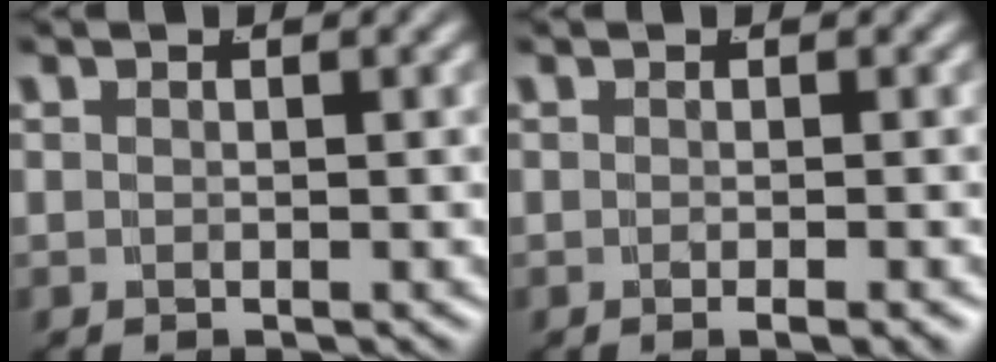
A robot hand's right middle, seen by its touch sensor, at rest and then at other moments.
{"total": 1.1, "force": [-0.8, -0.2, 0.8], "torque": [-0.010, 0.004, -0.014]}